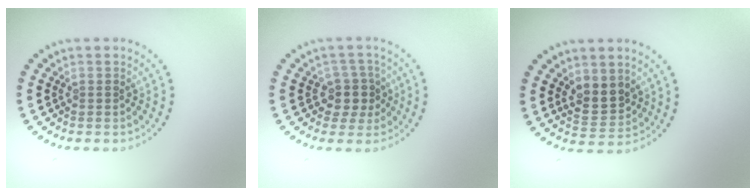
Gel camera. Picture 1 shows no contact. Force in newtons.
{"total": 2.5, "press": 2.1, "slide": 1.4}
{"total": 2.8, "press": 2.6, "slide": 1.0}